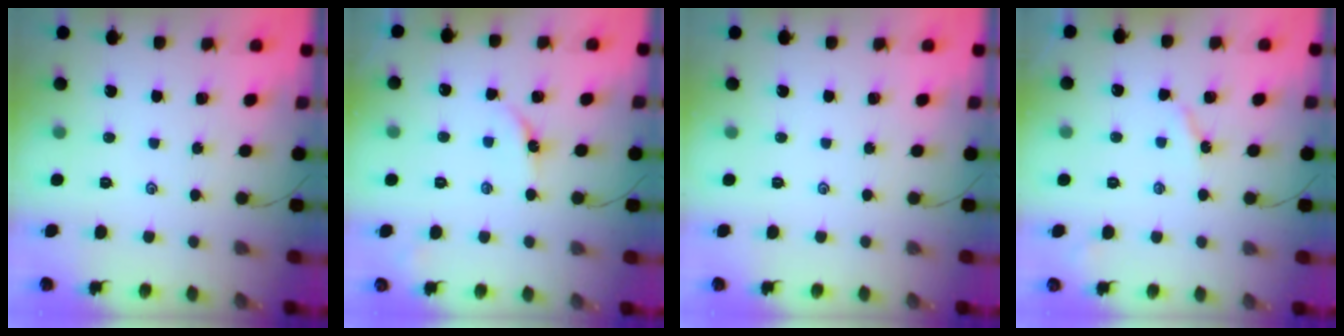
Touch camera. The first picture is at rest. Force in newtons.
{"total": 5.1, "press": 5.0, "slide": 0.8}
{"total": 0.0}
{"total": 3.2, "press": 3.2, "slide": 0.3}